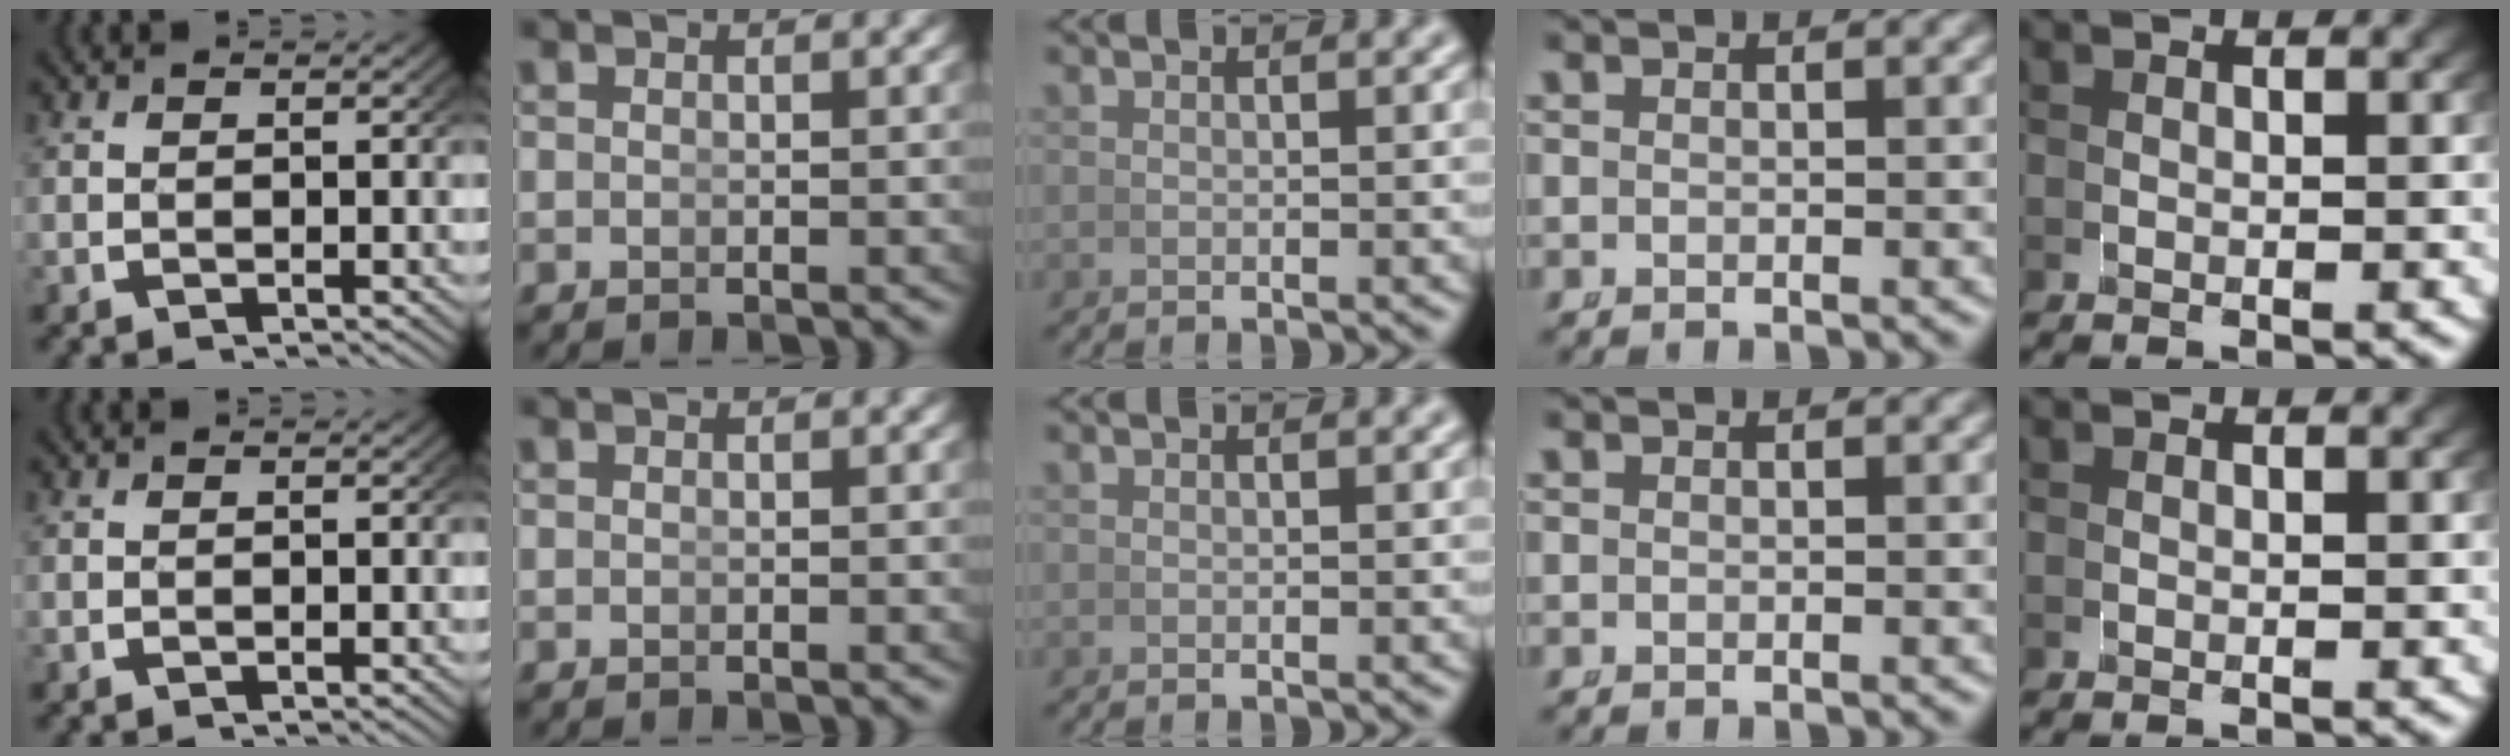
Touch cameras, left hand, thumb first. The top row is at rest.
{}